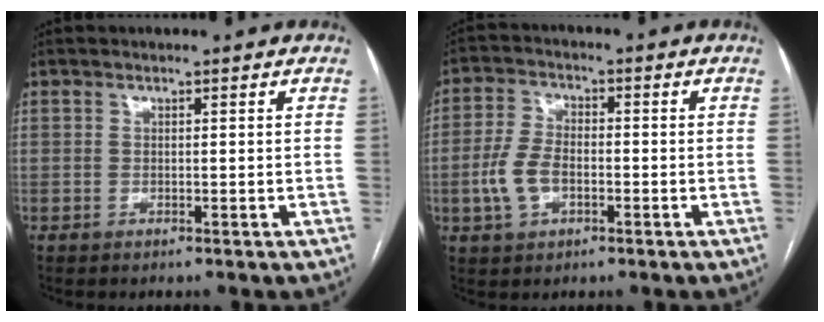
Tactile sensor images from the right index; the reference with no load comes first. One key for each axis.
{"total": 6.8, "fx": -1.8, "fy": 3.9, "fz": 5.2, "tx": -0.123, "ty": 0.012, "tz": -0.033}